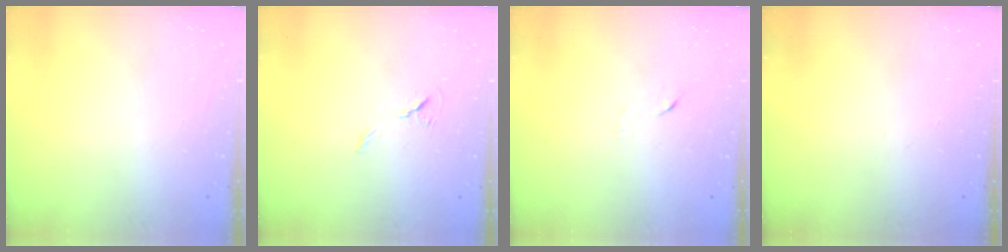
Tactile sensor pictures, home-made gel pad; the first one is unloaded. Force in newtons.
{"total": 5.8, "press": 5.4, "slide": 2.2}
{"total": 4.0, "press": 4.0, "slide": 0.6}
{"total": 0.0}